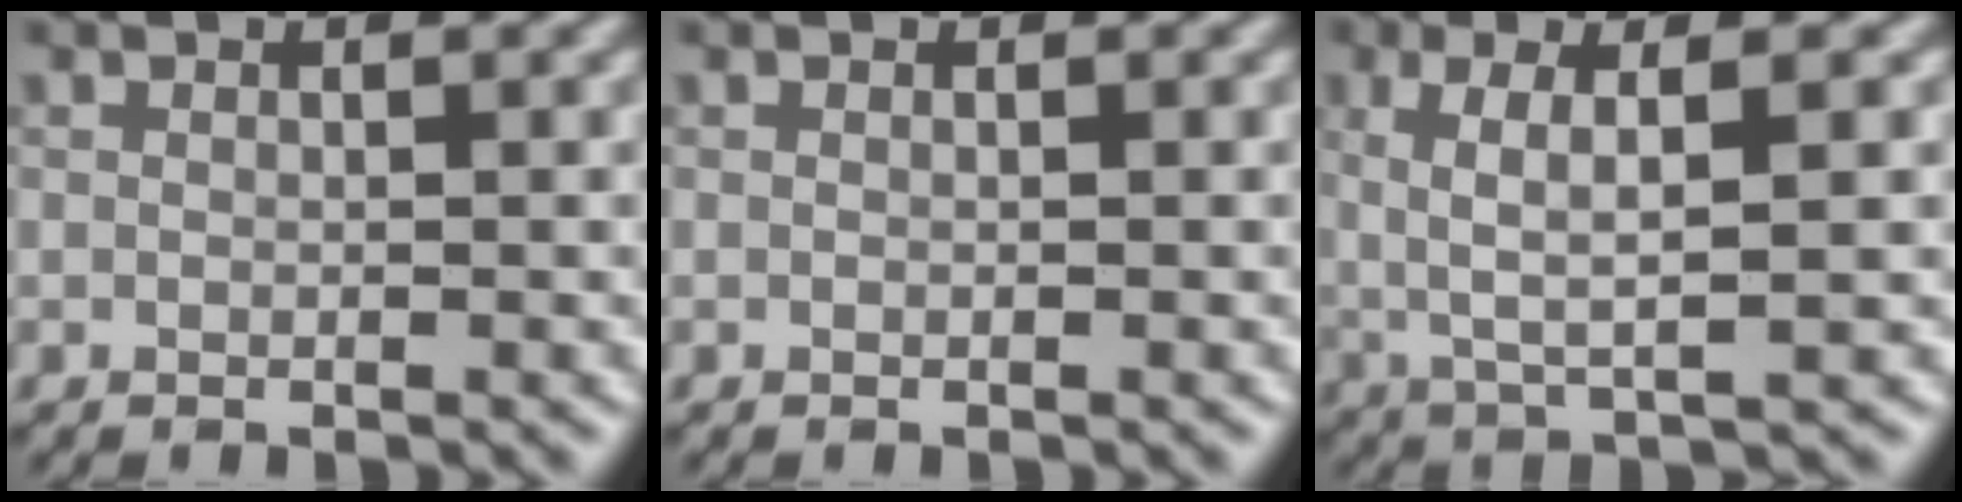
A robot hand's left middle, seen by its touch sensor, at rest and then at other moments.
{"total": 0.0}
{"total": 4.9, "force": [0.8, 1.1, 4.7], "torque": [-0.095, 0.008, 0.023]}